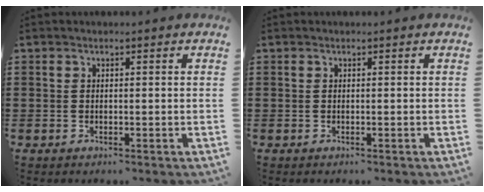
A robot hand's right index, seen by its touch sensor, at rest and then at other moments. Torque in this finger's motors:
{"motor_torque": [0.66, 0.67, 0.00, -0.01]}